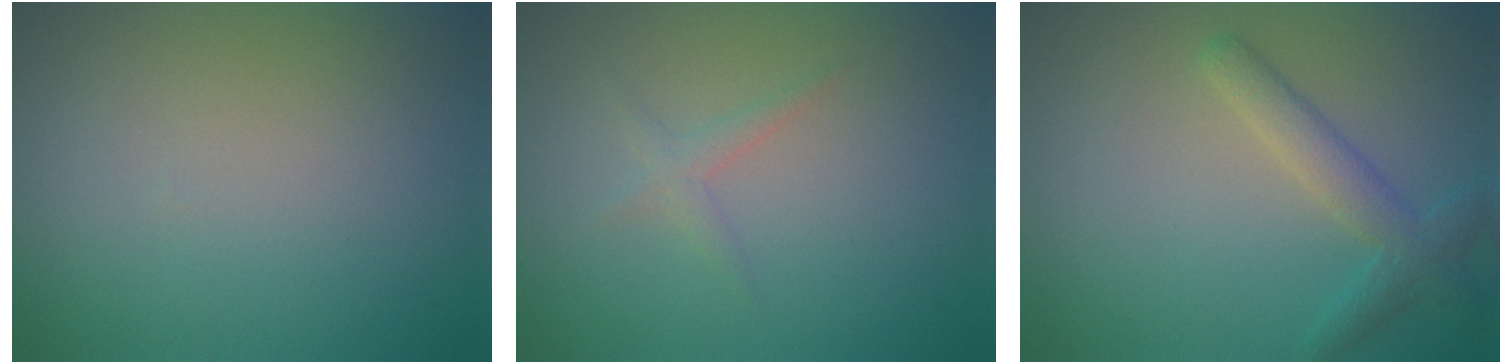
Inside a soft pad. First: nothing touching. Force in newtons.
{"total": 1.1, "press": 1.1, "slide": 0.0}
{"total": 2.9, "press": 2.9, "slide": 0.1}